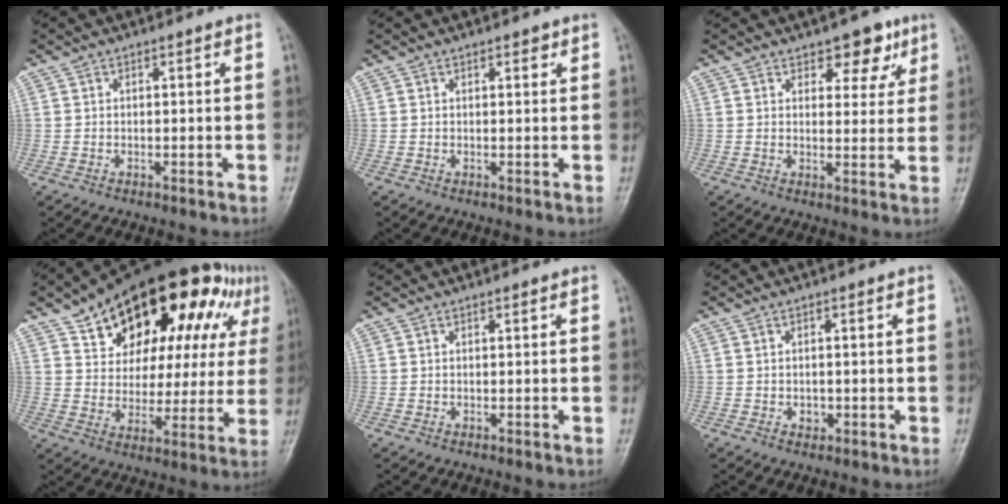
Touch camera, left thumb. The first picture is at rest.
{"total": 1.2, "force": [0.8, 0.6, 0.8], "torque": [-0.004, -0.002, 0.008]}
{"total": 6.5, "force": [4.0, 3.7, 3.6], "torque": [-0.010, -0.018, 0.051]}
{"total": 25.6, "force": [13.3, 14.6, 16.3], "torque": [-0.192, 0.007, 0.203]}
{"total": 0.0}
{"total": 1.4, "force": [-0.2, 1.2, 0.7], "torque": [-0.004, 0.002, -0.001]}